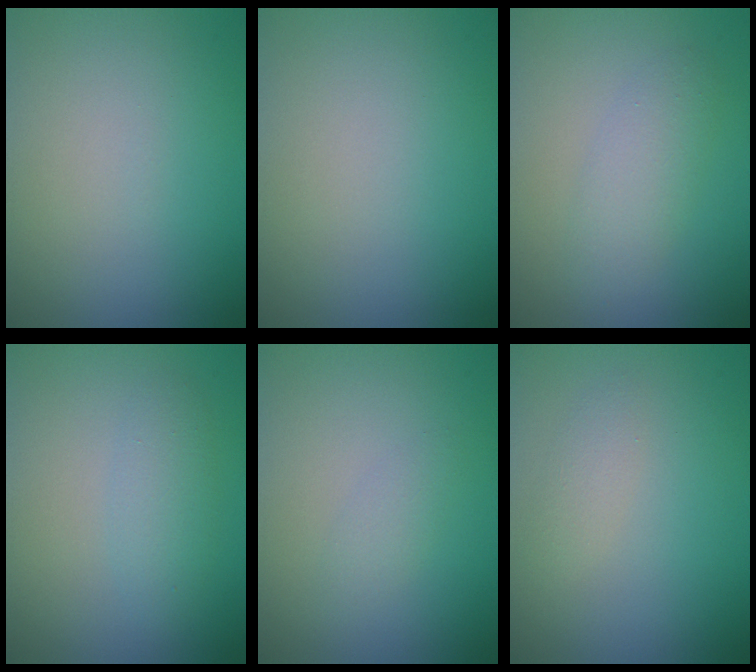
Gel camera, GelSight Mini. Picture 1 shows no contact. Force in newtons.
{"total": 0.0}
{"total": 2.4, "press": 2.4, "slide": 0.2}
{"total": 1.8, "press": 1.8, "slide": 0.0}
{"total": 1.1, "press": 1.1, "slide": 0.0}
{"total": 1.2, "press": 1.2, "slide": 0.0}